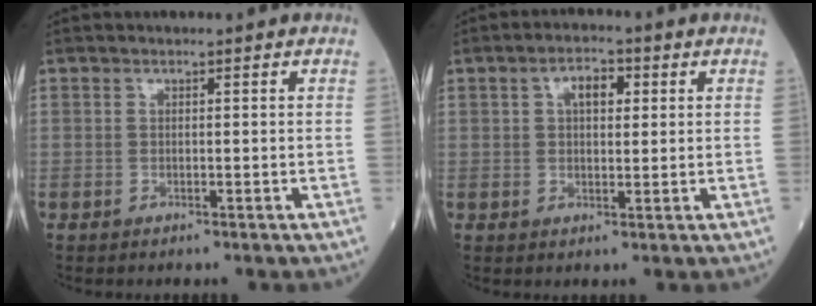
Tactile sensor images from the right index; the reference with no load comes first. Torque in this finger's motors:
{"motor_torque": [0.04, 0.04, 0.06, 0.02]}